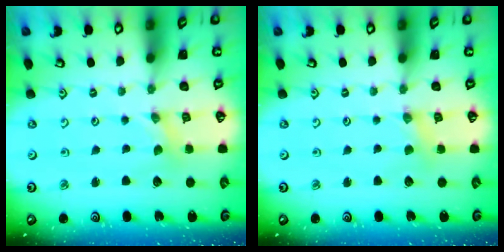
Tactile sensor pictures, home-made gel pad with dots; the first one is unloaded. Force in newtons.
{"total": 2.7, "press": 2.6, "slide": 0.5}